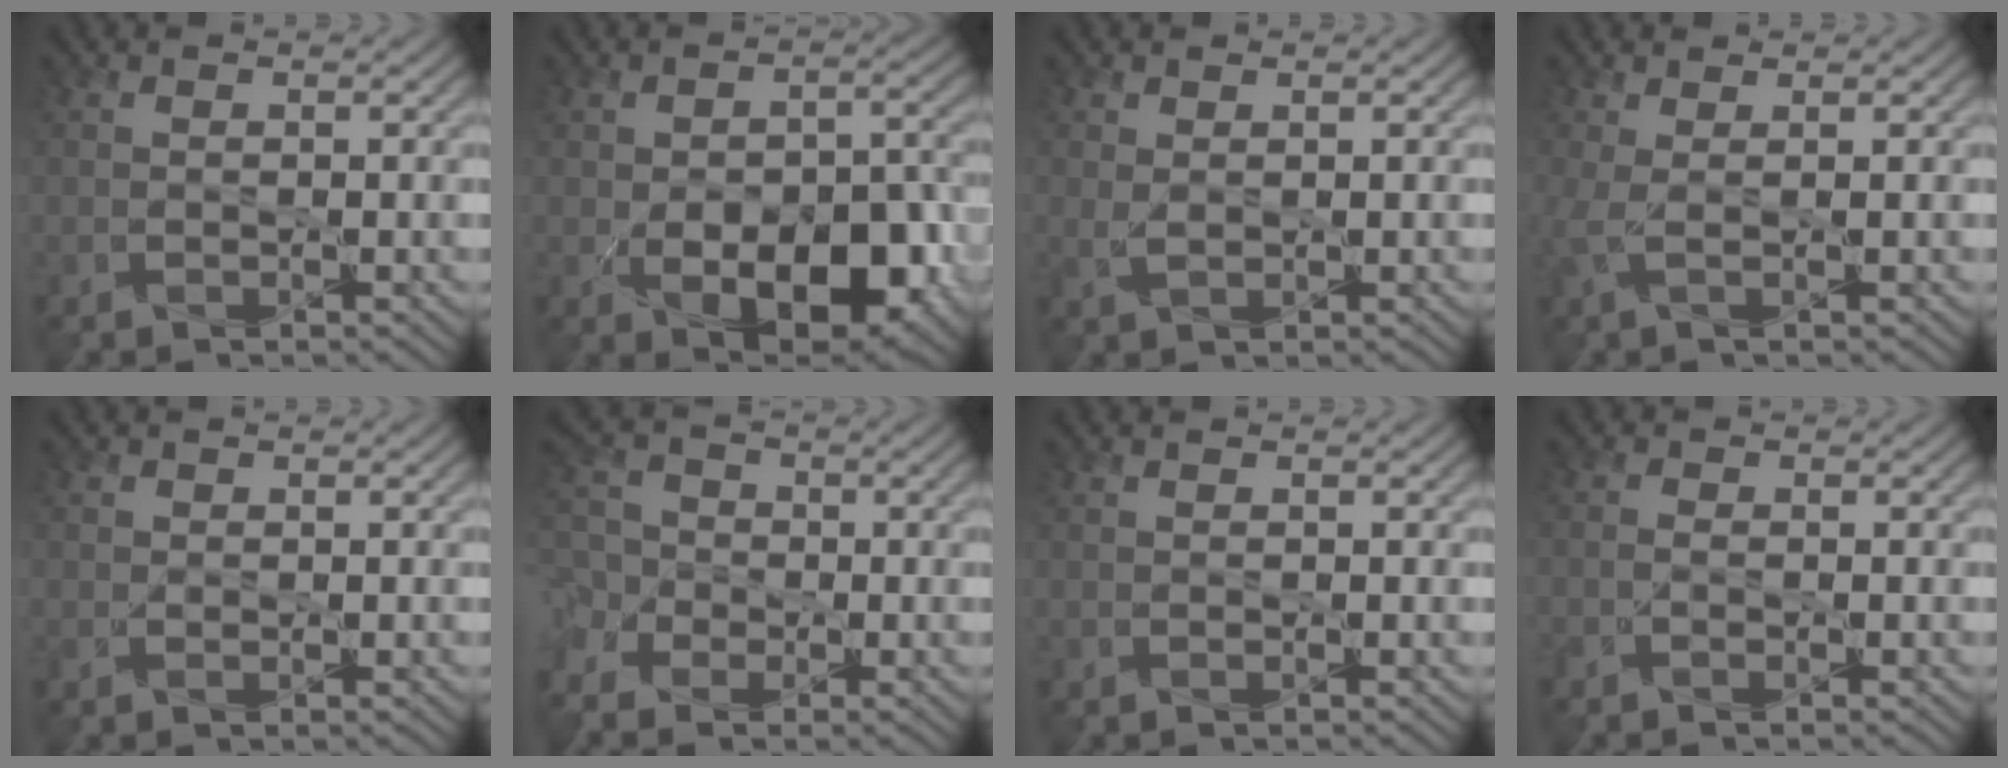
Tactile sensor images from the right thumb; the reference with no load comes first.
{"total": 11.5, "force": [-3.5, 6.6, 8.8], "torque": [-0.137, -0.019, -0.046]}
{"total": 1.5, "force": [0.5, 0.9, 1.0], "torque": [-0.027, -0.002, 0.013]}
{"total": 2.4, "force": [0.5, 0.5, 2.3], "torque": [-0.055, 0.006, 0.005]}
{"total": 0.8, "force": [0.0, 0.8, 0.2], "torque": [-0.006, -0.003, -0.002]}
{"total": 6.1, "force": [-3.2, 4.6, 2.4], "torque": [-0.062, -0.013, -0.067]}
{"total": 0.0}
{"total": 1.2, "force": [-0.7, 0.6, 0.8], "torque": [-0.020, 0.000, -0.017]}